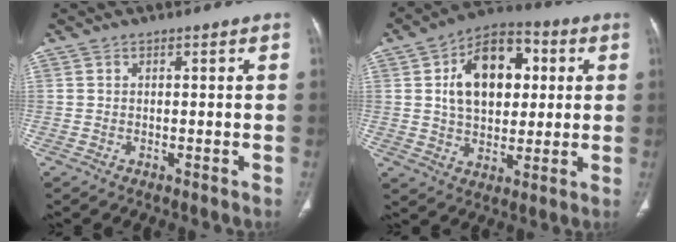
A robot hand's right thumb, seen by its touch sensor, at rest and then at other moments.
{"total": 16.4, "force": [3.6, 10.6, 11.9], "torque": [-0.149, 0.009, 0.054]}